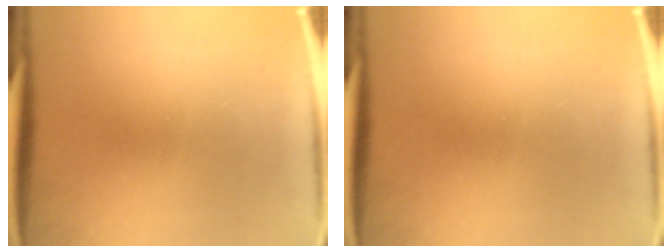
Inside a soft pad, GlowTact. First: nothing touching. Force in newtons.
{"total": 0.0}